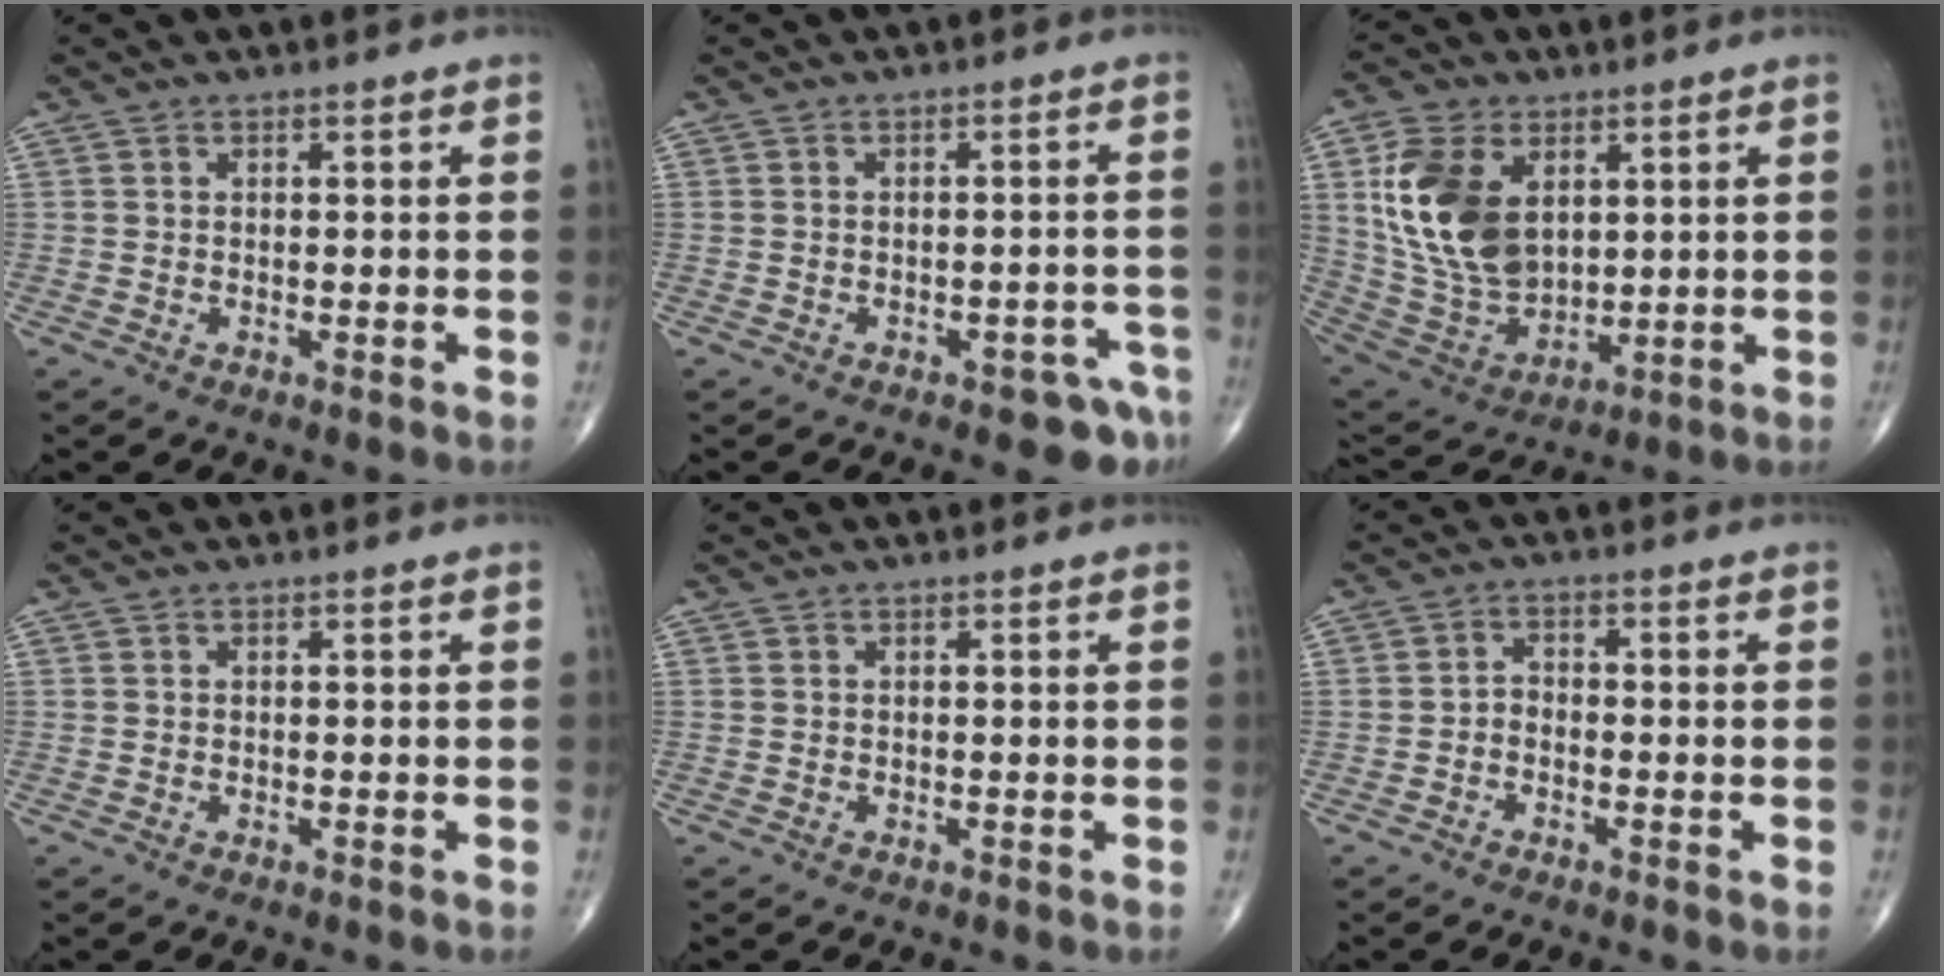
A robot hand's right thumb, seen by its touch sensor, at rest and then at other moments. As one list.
[{"total": 5.5, "force": [-3.4, 2.4, 3.5], "torque": [-0.029, 0.023, -0.038]}, {"total": 17.6, "force": [4.6, 11.5, 12.6], "torque": [-0.230, -0.020, 0.102]}, {"total": 0.0}, {"total": 0.0}, {"total": 2.4, "force": [-1.1, 1.7, 1.3], "torque": [-0.016, 0.015, -0.025]}]